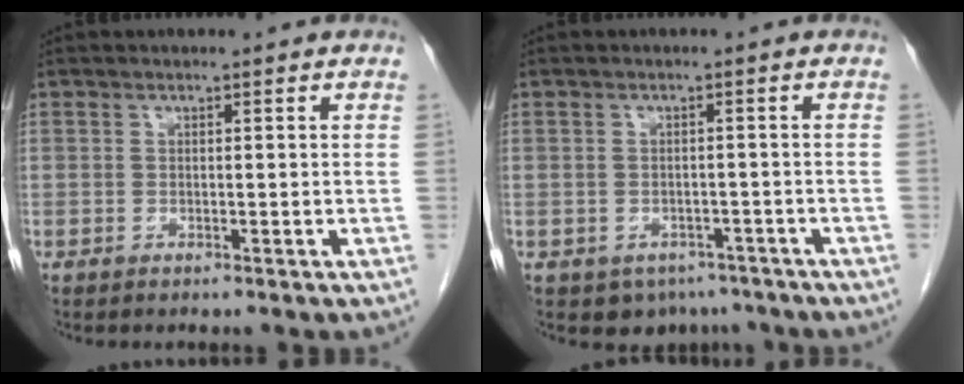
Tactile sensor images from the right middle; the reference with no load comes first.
{"total": 4.6, "force": [-3.3, 3.1, 0.7], "torque": [-0.002, 0.006, -0.040]}